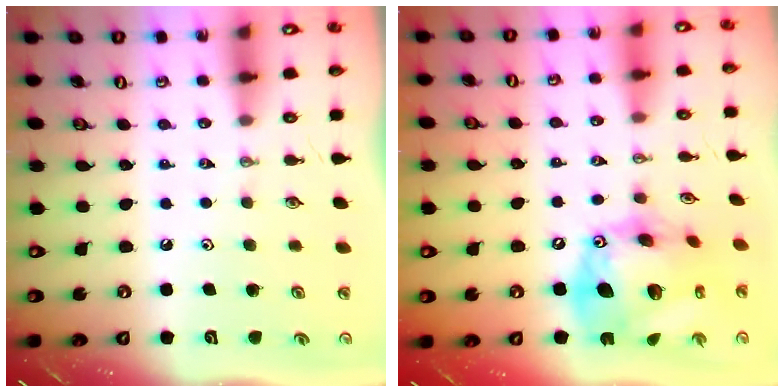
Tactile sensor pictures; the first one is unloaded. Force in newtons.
{"total": 22.3, "press": 22.2, "slide": 2.4}